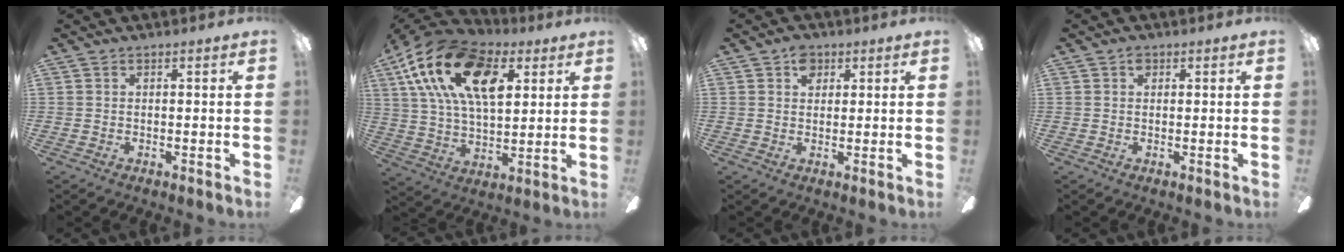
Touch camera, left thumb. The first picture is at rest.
{"total": 22.5, "force": [9.7, 12.4, 16.0], "torque": [-0.300, -0.017, 0.167]}
{"total": 4.3, "force": [2.1, 3.1, 2.2], "torque": [-0.023, 0.000, 0.034]}
{"total": 1.5, "force": [0.6, 1.0, 0.9], "torque": [-0.010, 0.001, 0.009]}